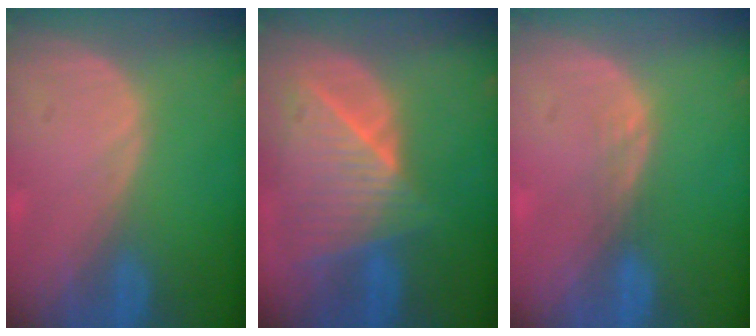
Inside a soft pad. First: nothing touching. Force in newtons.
{"total": 9.1, "press": 8.1, "slide": 4.1}
{"total": 1.1, "press": 1.1, "slide": 0.1}